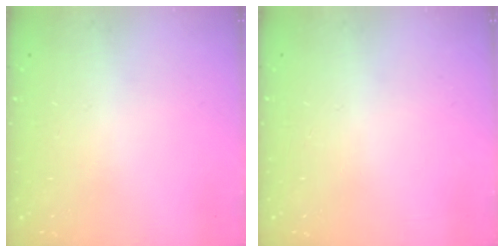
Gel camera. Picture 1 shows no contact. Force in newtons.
{"total": 0.0}